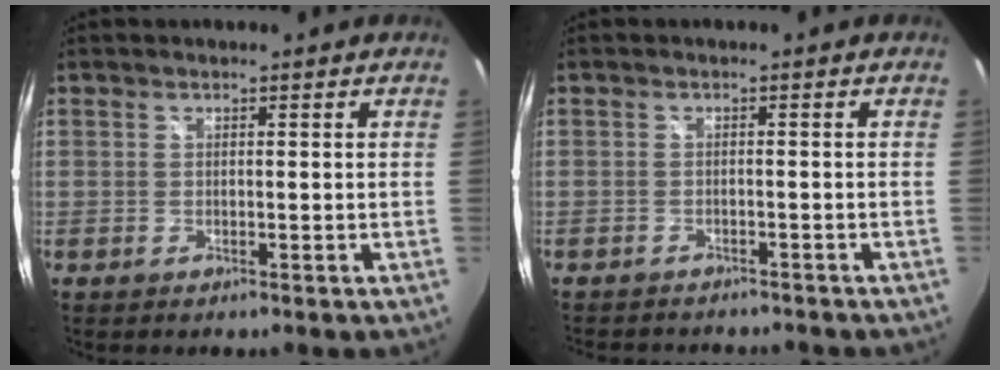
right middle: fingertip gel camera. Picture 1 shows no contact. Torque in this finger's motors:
{"motor_torque": [0.24, -0.42, 0.20, 0.05]}